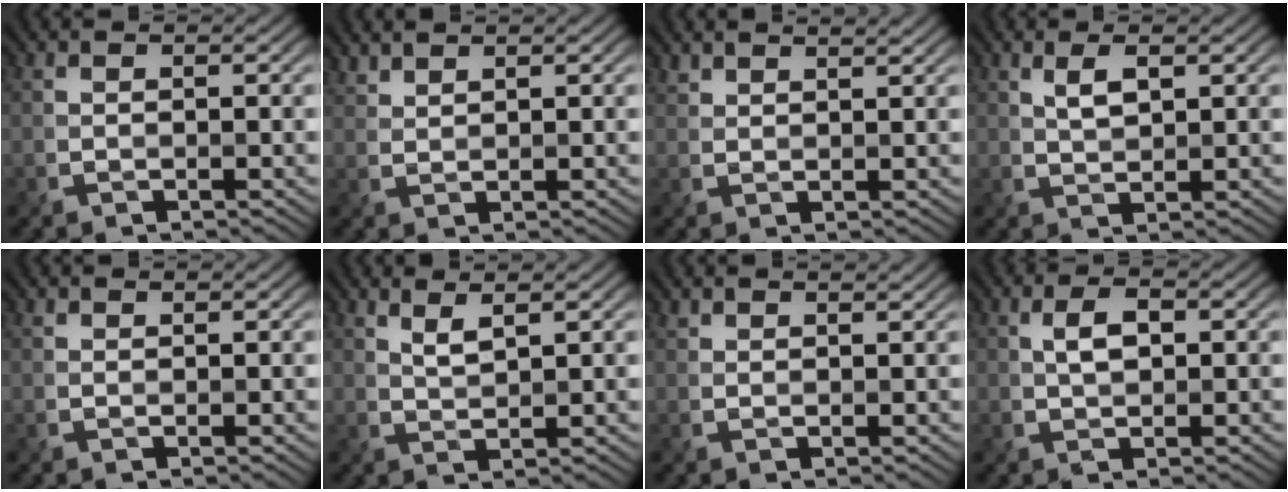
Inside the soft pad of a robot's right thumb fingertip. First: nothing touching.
{"total": 1.9, "force": [1.8, 0.3, 0.6], "torque": [-0.015, 0.000, 0.040]}
{"total": 2.4, "force": [2.3, 0.3, 0.7], "torque": [-0.016, -0.001, 0.041]}
{"total": 2.6, "force": [1.2, 0.9, 2.1], "torque": [-0.045, -0.002, 0.026]}
{"total": 0.7, "force": [0.7, 0.1, 0.2], "torque": [-0.011, 0.000, 0.017]}
{"total": 2.6, "force": [1.9, 0.3, 1.7], "torque": [-0.035, -0.003, 0.045]}
{"total": 1.6, "force": [1.5, 0.2, 0.4], "torque": [-0.016, -0.001, 0.030]}
{"total": 2.8, "force": [0.5, 1.4, 2.4], "torque": [-0.047, 0.002, 0.010]}